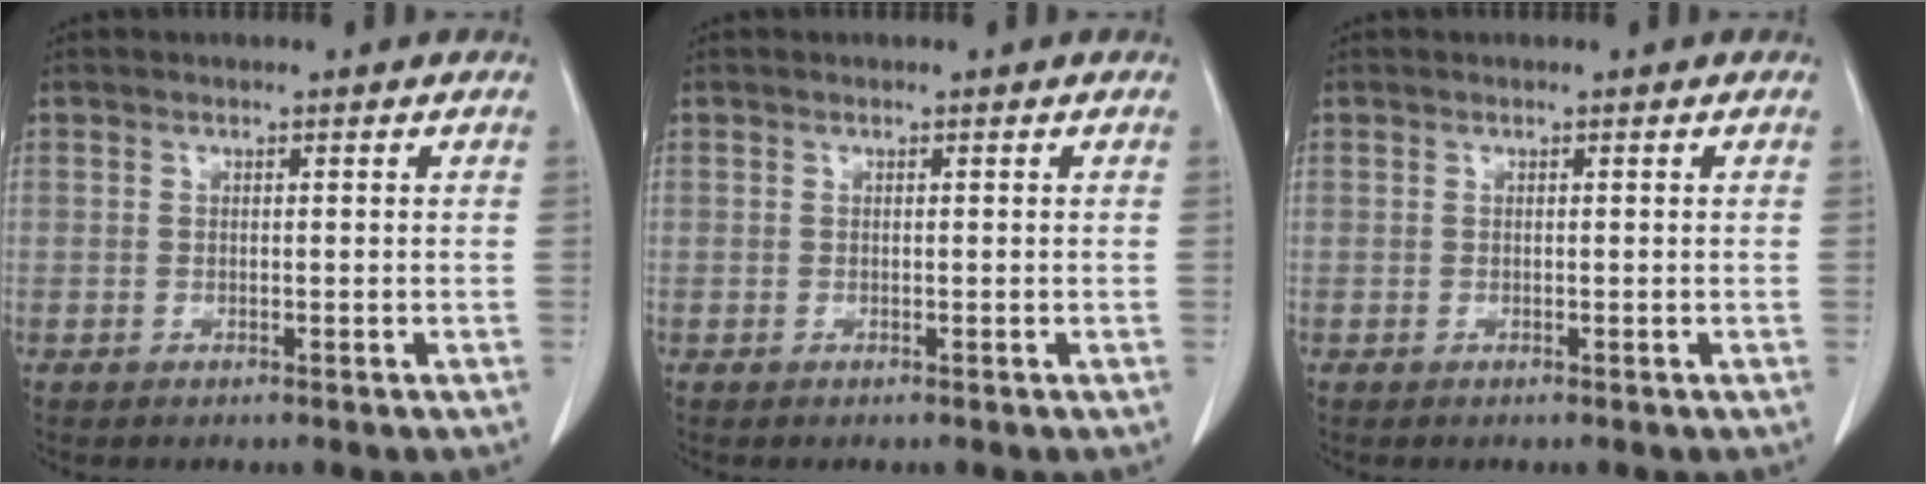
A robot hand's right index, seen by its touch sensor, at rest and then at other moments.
{"total": 0.0}
{"total": 0.0}